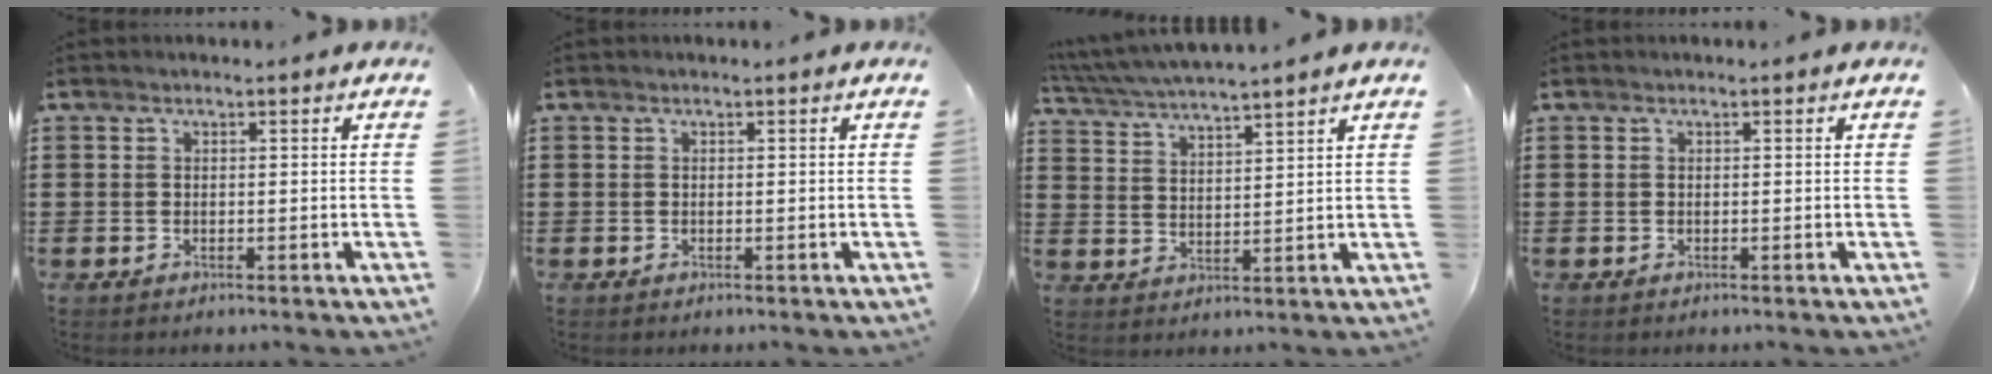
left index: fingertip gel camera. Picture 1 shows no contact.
{"total": 0.0}
{"total": 4.3, "force": [4.1, -0.4, 1.0], "torque": [-0.036, -0.019, 0.072]}
{"total": 0.0}